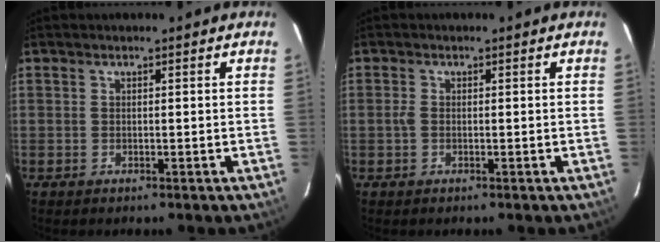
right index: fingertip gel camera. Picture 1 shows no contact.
{"total": 1.0, "force": [-0.3, 0.7, 0.7], "torque": [-0.017, 0.002, -0.007]}